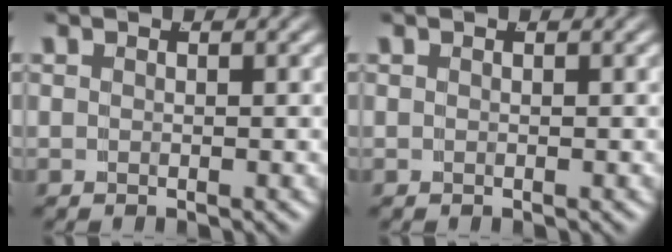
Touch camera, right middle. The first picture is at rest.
{"total": 0.0}